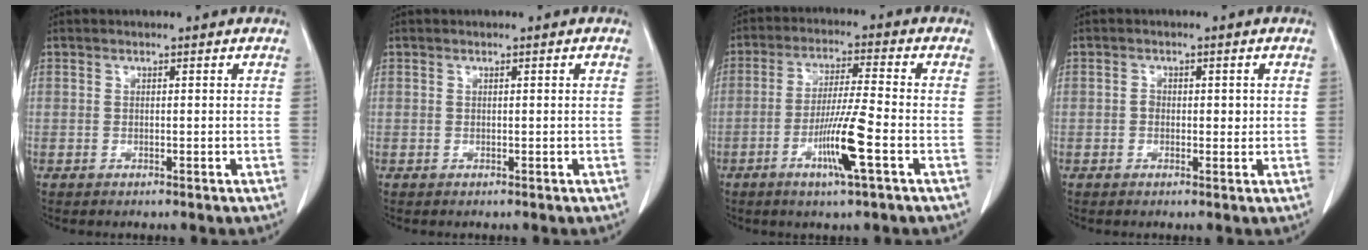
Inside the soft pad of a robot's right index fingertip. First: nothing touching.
{"total": 0.0}
{"total": 8.9, "force": [-3.5, -0.5, 8.2], "torque": [-0.154, -0.013, -0.067]}
{"total": 2.0, "force": [0.0, 1.4, 1.4], "torque": [-0.017, 0.004, -0.002]}